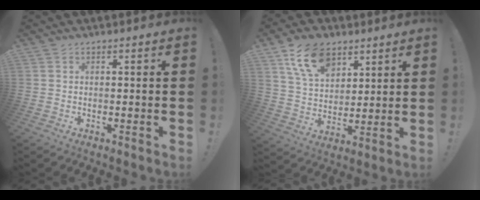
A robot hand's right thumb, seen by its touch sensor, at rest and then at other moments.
{"total": 14.1, "force": [8.2, 8.6, 7.5], "torque": [-0.129, -0.031, 0.156]}